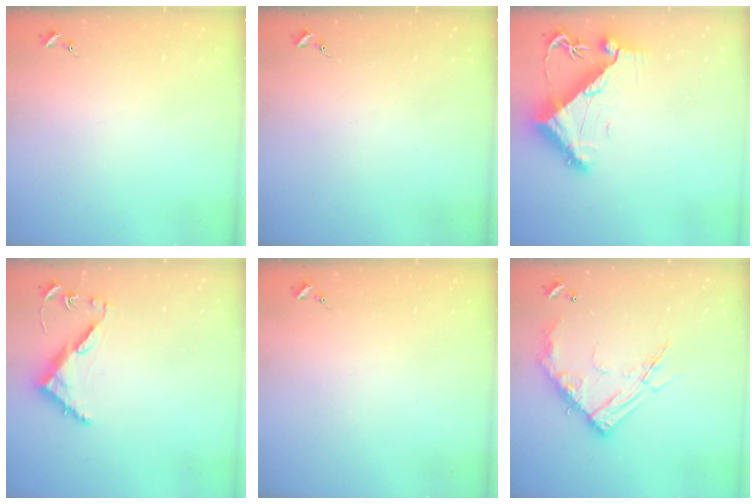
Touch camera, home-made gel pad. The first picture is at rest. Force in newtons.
{"total": 0.0}
{"total": 10.3, "press": 10.2, "slide": 1.5}
{"total": 8.2, "press": 8.1, "slide": 0.6}
{"total": 0.0}
{"total": 17.2, "press": 17.1, "slide": 1.4}